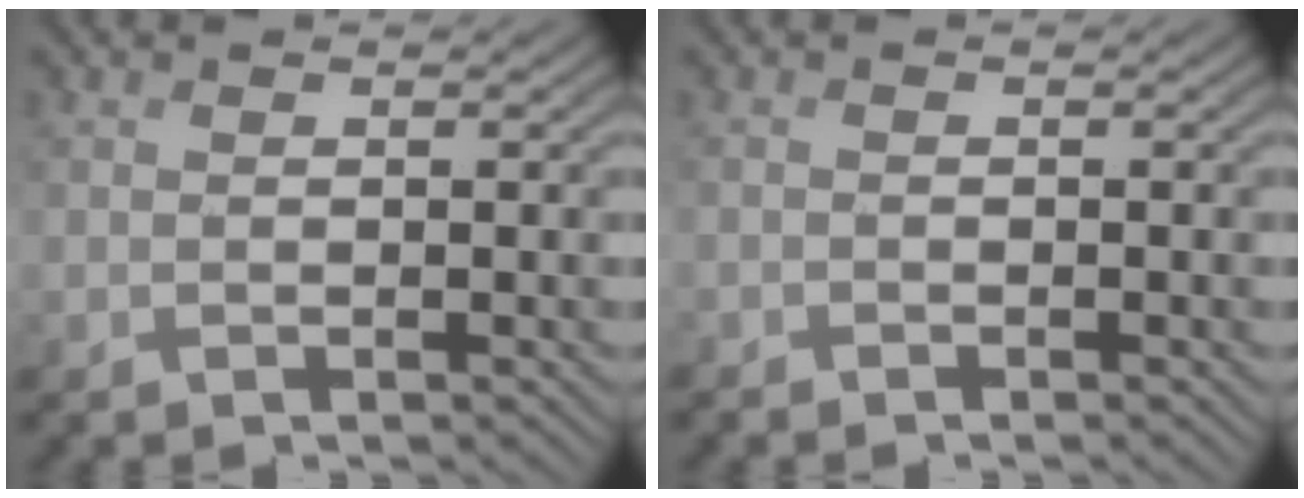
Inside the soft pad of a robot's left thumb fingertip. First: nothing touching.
{"total": 0.8, "force": [-0.8, 0.2, 0.0], "torque": [-0.001, -0.003, -0.016]}